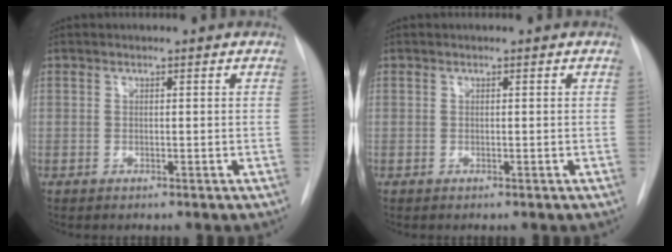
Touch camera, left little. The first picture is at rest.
{"total": 0.0}